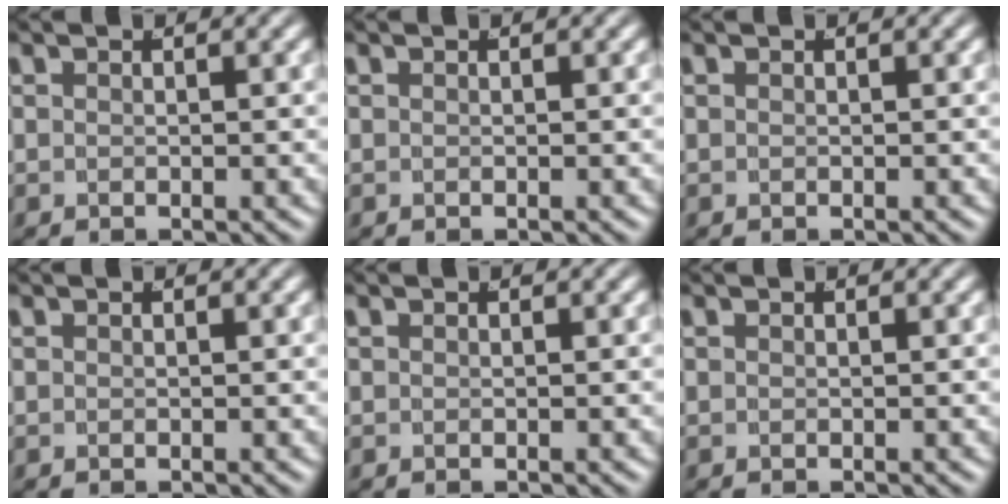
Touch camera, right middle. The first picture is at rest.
{"total": 0.0}
{"total": 0.0}
{"total": 0.0}
{"total": 0.0}
{"total": 0.0}